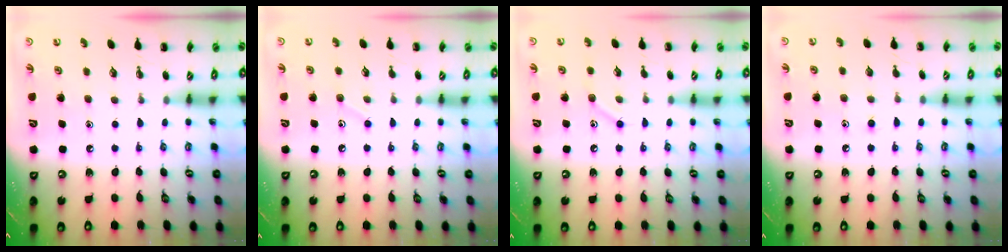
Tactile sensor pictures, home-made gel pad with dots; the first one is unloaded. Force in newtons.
{"total": 6.7, "press": 6.4, "slide": 2.2}
{"total": 7.2, "press": 7.1, "slide": 1.4}
{"total": 6.5, "press": 6.1, "slide": 2.3}